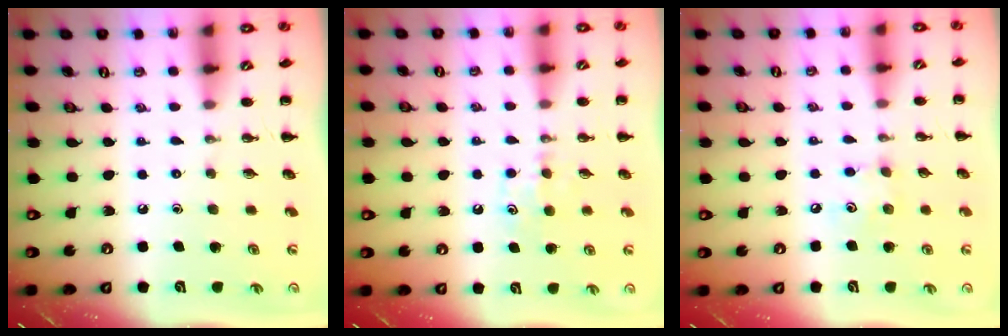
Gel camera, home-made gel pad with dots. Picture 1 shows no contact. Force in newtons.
{"total": 4.6, "press": 4.4, "slide": 1.3}
{"total": 3.8, "press": 3.7, "slide": 0.9}